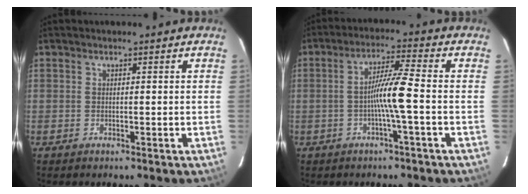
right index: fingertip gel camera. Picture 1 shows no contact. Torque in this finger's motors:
{"motor_torque": [0.66, -0.12, 0.53, 0.15]}